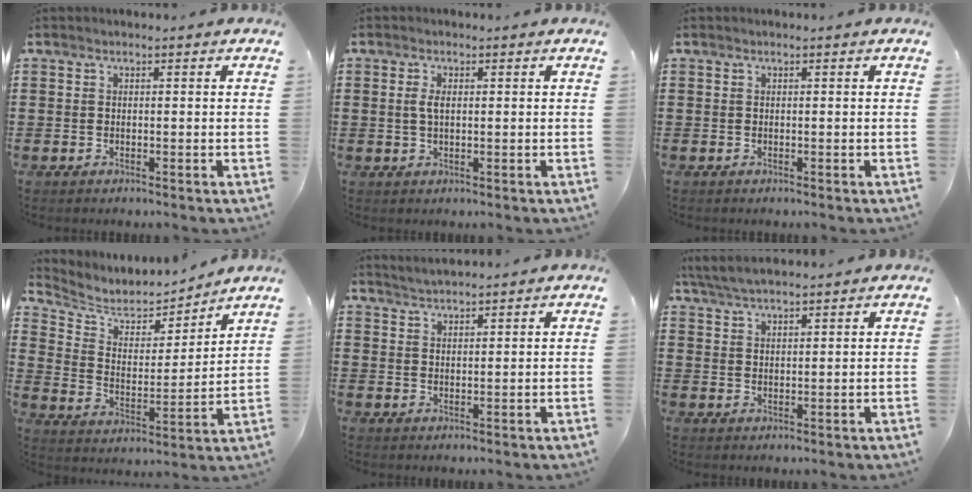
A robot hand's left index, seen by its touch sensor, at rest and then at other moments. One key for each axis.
{"total": 2.3, "fx": 0.4, "fy": 1.0, "fz": 2.1, "tx": -0.052, "ty": 0.001, "tz": 0.003}
{"total": 0.0}
{"total": 5.5, "fx": 4.9, "fy": 2.2, "fz": 1.1, "tx": -0.055, "ty": -0.031, "tz": 0.081}
{"total": 2.2, "fx": 2.1, "fy": -0.2, "fz": -0.1, "tx": -0.004, "ty": -0.001, "tz": 0.042}
{"total": 3.8, "fx": 3.6, "fy": 0.4, "fz": 1.2, "tx": -0.035, "ty": -0.003, "tz": 0.068}